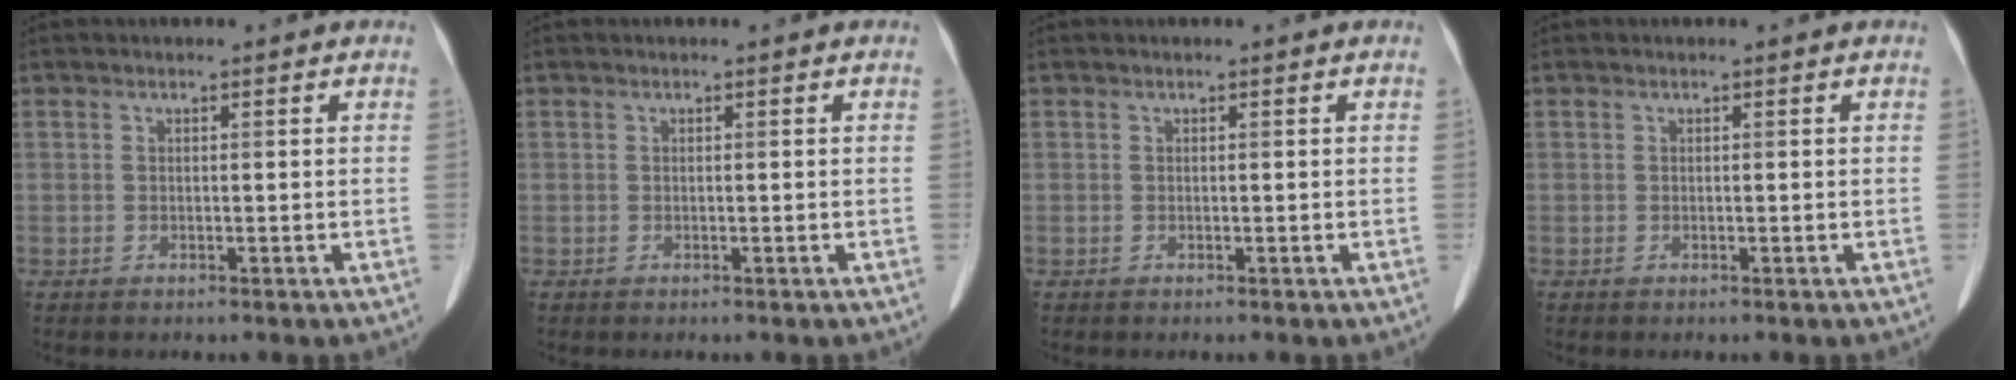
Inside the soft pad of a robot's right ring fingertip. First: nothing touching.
{"total": 0.0}
{"total": 0.0}
{"total": 0.0}